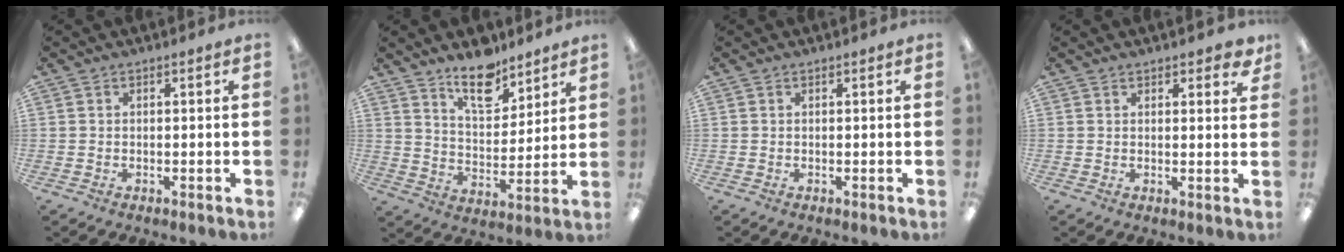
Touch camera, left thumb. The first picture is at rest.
{"total": 12.6, "force": [10.0, 5.2, 5.7], "torque": [-0.067, -0.069, 0.175]}
{"total": 0.0}
{"total": 2.6, "force": [2.1, 1.0, 1.1], "torque": [-0.001, -0.009, 0.033]}